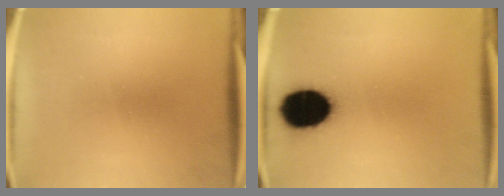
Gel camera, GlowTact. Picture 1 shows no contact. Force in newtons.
{"total": 16.1}